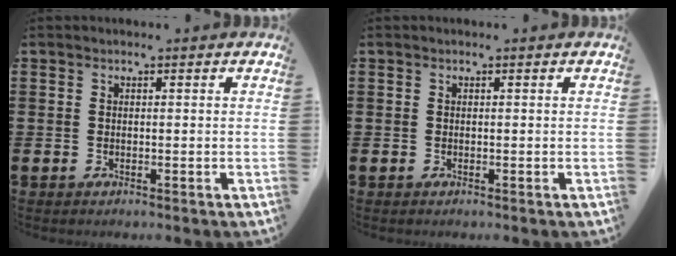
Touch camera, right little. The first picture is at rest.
{"total": 0.0}